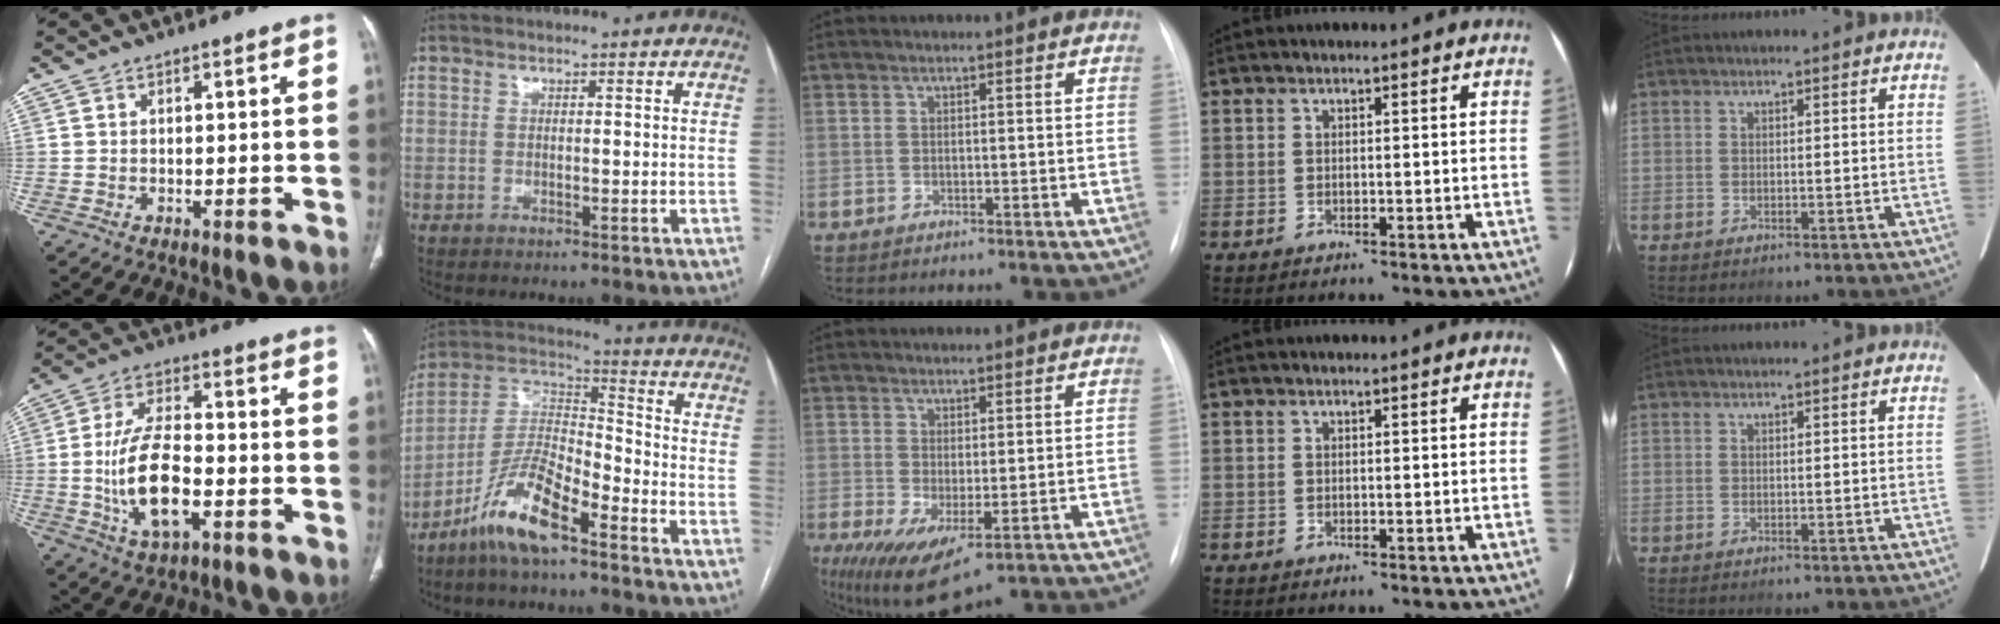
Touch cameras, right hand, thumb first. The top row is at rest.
{"thumb": {"total": 13.9, "force": [-2.9, 6.4, 12.0], "torque": [-0.225, 0.013, -0.051]}, "index": {"total": 11.5, "force": [-7.6, 2.5, 8.2], "torque": [-0.171, 0.005, -0.147]}, "middle": {"total": 8.1, "force": [-1.8, 2.8, 7.4], "torque": [-0.129, -0.020, -0.010]}}